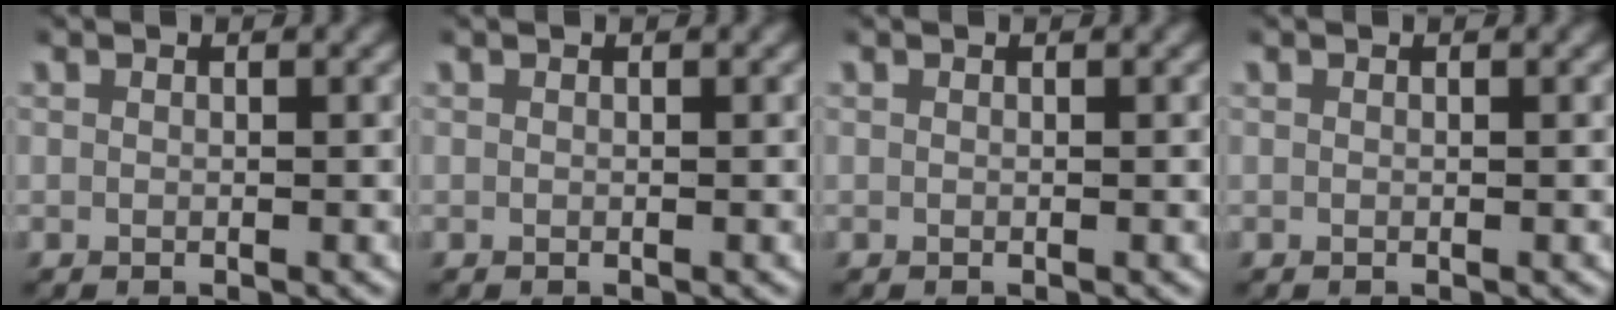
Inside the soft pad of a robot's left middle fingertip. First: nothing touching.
{"total": 0.0}
{"total": 0.0}
{"total": 0.0}